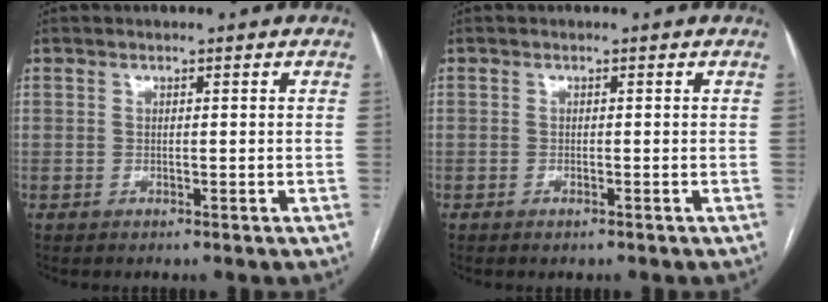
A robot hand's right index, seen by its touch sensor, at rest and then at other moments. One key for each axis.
{"total": 0.6, "fx": -0.5, "fy": 0.1, "fz": 0.4, "tx": -0.007, "ty": 0.000, "tz": -0.006}